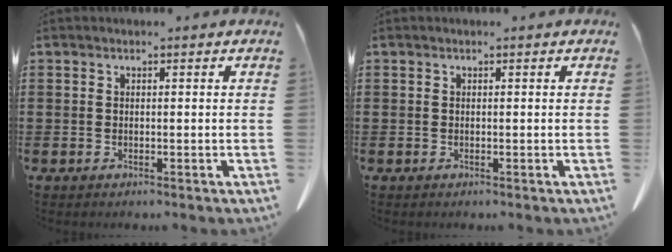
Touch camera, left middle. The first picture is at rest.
{"total": 0.0}